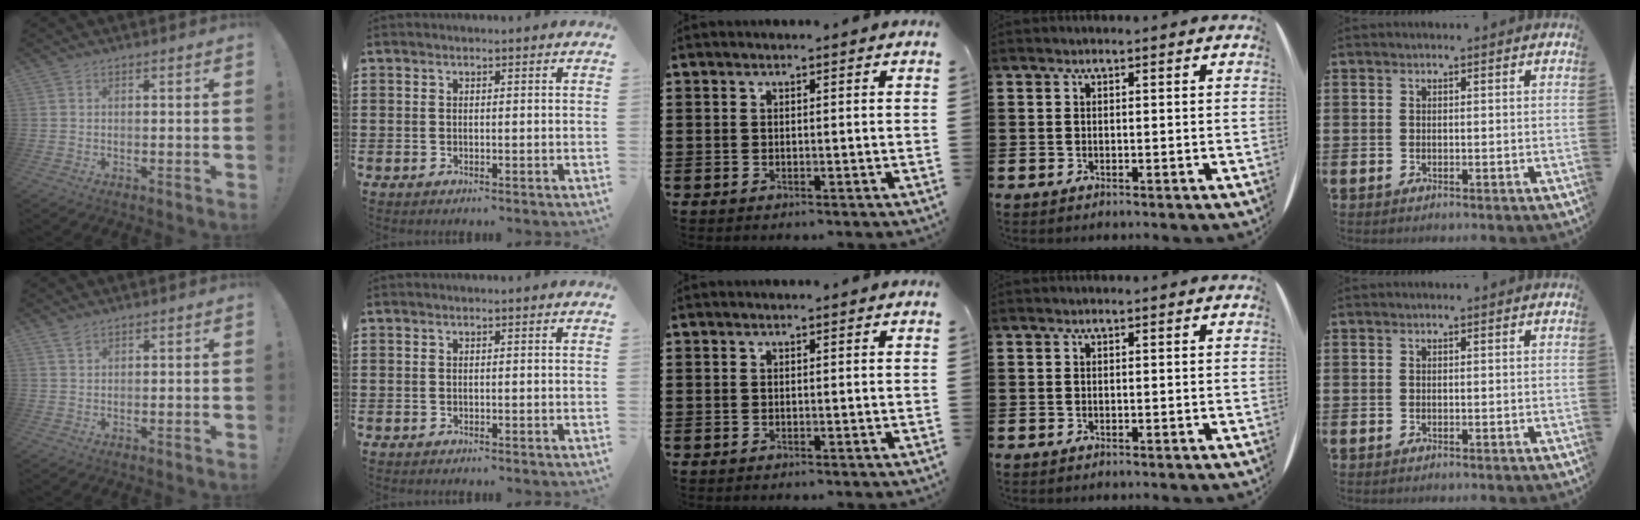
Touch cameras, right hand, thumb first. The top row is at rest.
{"thumb": {"total": 1.6, "force": [1.2, 0.6, 1.0], "torque": [-0.020, 0.001, 0.022]}}